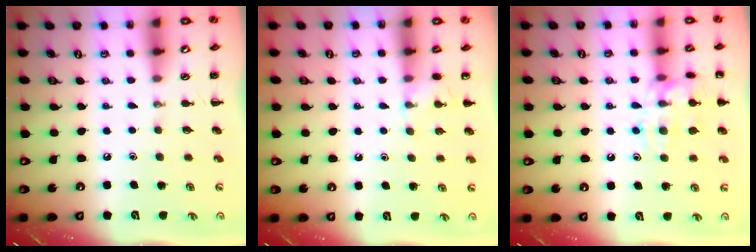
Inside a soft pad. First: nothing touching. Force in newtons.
{"total": 5.1, "press": 4.9, "slide": 1.4}
{"total": 14.6, "press": 14.6, "slide": 1.2}